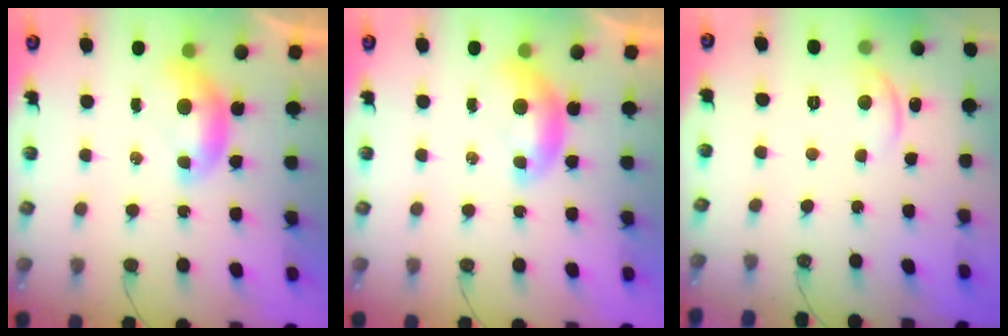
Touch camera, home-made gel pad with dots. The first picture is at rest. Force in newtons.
{"total": 0.0}
{"total": 2.2, "press": 2.2, "slide": 0.5}